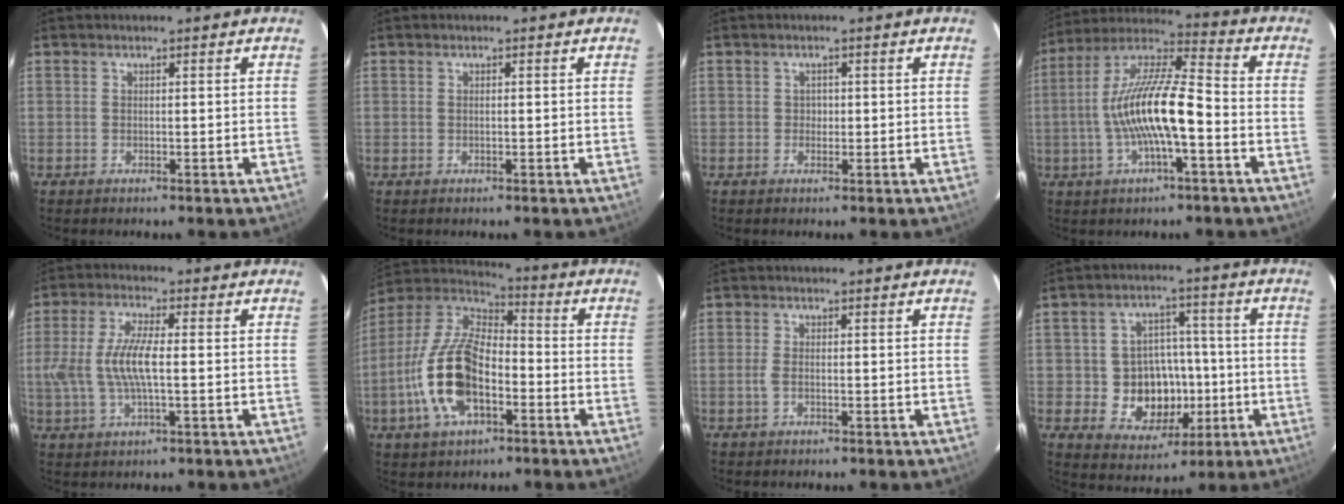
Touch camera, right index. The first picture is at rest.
{"total": 0.0}
{"total": 1.1, "force": [-0.2, 1.1, 0.1], "torque": [0.002, 0.002, -0.001]}
{"total": 14.9, "force": [-3.3, 3.0, 14.2], "torque": [-0.275, 0.007, -0.064]}
{"total": 9.4, "force": [-0.4, 2.7, 9.0], "torque": [-0.184, 0.001, -0.007]}
{"total": 17.2, "force": [-5.5, 8.6, 13.8], "torque": [-0.297, -0.005, -0.105]}
{"total": 1.7, "force": [-0.6, 0.7, 1.4], "torque": [-0.033, -0.003, -0.011]}
{"total": 11.5, "force": [-2.3, 9.7, 5.8], "torque": [-0.128, 0.010, -0.020]}